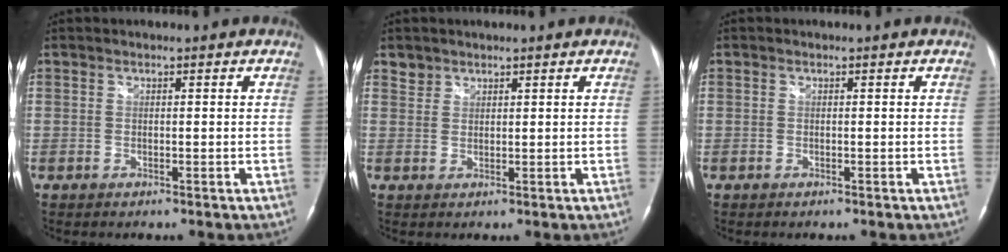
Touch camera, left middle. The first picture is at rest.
{"total": 1.8, "force": [1.4, 1.0, -0.3], "torque": [0.012, 0.007, 0.022]}
{"total": 0.0}